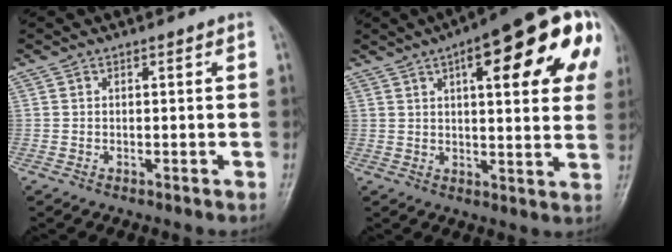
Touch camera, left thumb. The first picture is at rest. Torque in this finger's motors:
{"motor_torque": [2.24, 2.76, 1.45, -1.32, 0.15]}